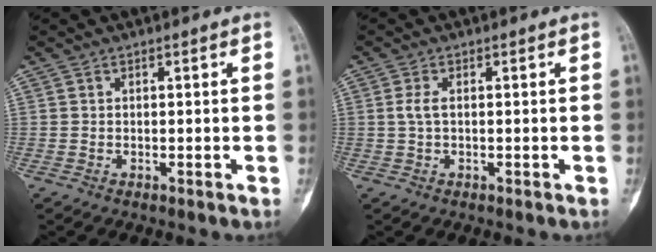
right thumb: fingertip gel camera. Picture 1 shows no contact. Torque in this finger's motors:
{"motor_torque": [-0.01, -0.16, 0.49, 0.06, 0.12]}